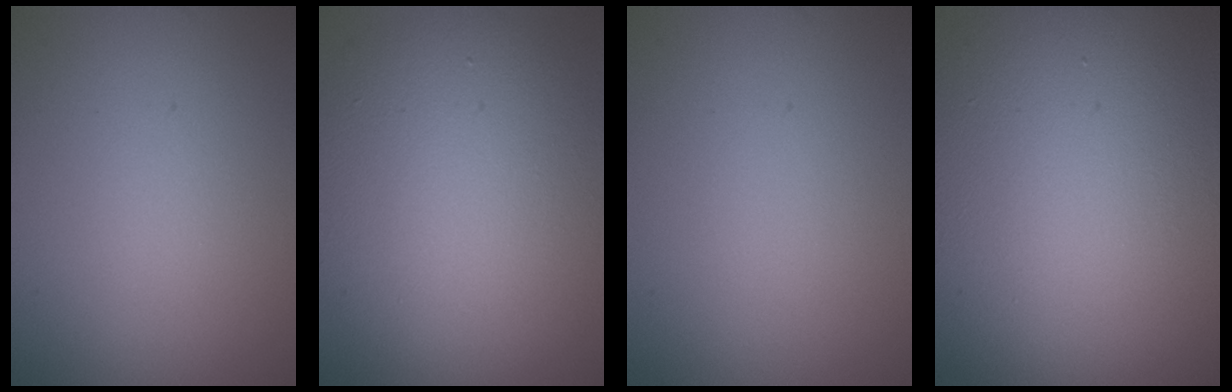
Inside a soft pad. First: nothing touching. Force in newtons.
{"total": 11.7, "press": 11.7, "slide": 0.4}
{"total": 0.0}
{"total": 15.6, "press": 15.6, "slide": 1.0}